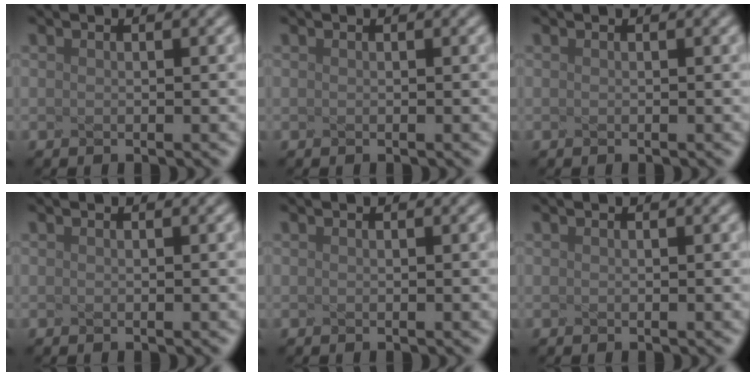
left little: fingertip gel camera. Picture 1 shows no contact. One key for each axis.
{"total": 0.0}
{"total": 0.0}
{"total": 0.0}
{"total": 0.0}
{"total": 0.0}